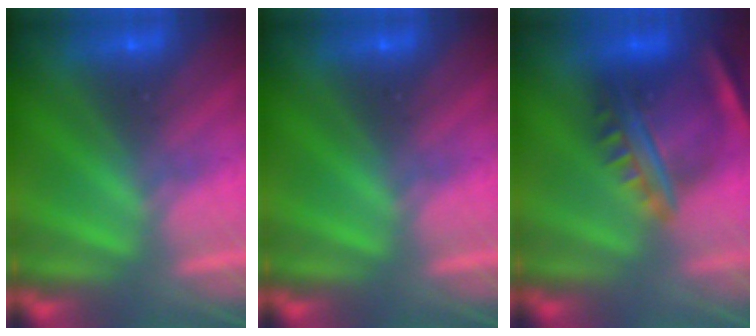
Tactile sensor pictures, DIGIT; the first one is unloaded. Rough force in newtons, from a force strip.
{"total": 0.0}
{"total": 7.6}